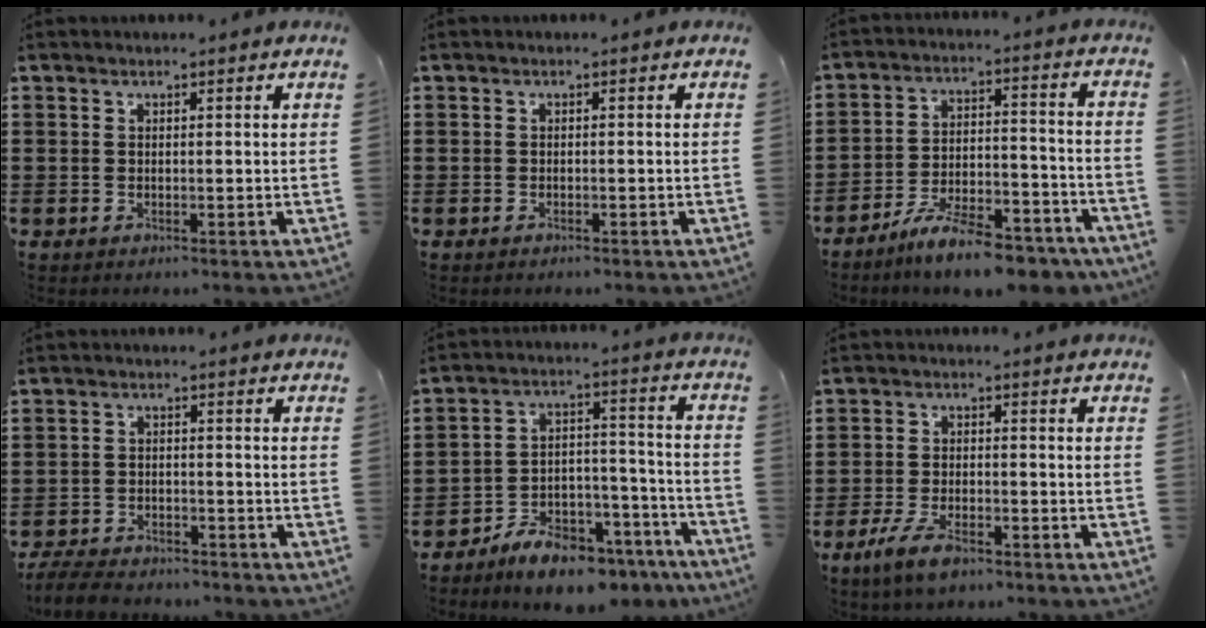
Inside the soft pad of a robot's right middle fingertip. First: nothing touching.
{"total": 0.6, "force": [-0.5, 0.1, 0.2], "torque": [-0.006, -0.003, -0.010]}
{"total": 10.5, "force": [-9.1, 1.4, 4.9], "torque": [-0.081, 0.026, -0.171]}
{"total": 5.0, "force": [-4.8, 0.9, 0.9], "torque": [-0.025, 0.003, -0.097]}
{"total": 9.1, "force": [-8.4, 2.4, 2.7], "torque": [-0.036, 0.038, -0.156]}
{"total": 5.5, "force": [-3.7, 2.0, 3.5], "torque": [-0.078, 0.002, -0.069]}